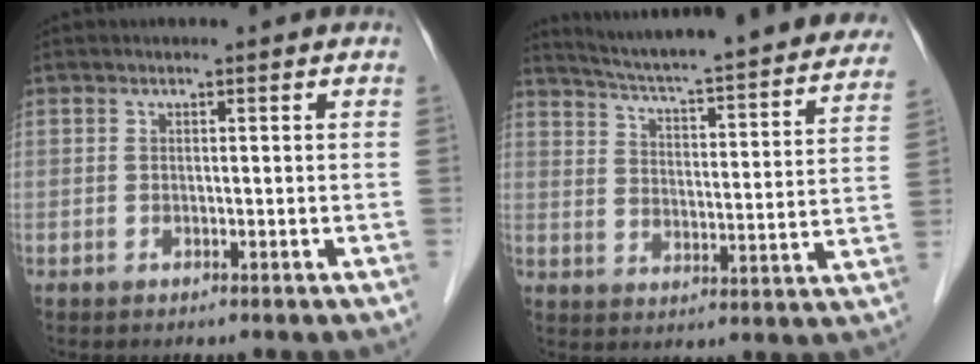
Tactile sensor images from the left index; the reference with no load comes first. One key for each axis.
{"total": 29.1, "fx": 26.3, "fy": 3.1, "fz": 11.9, "tx": -0.185, "ty": -0.054, "tz": 0.330}